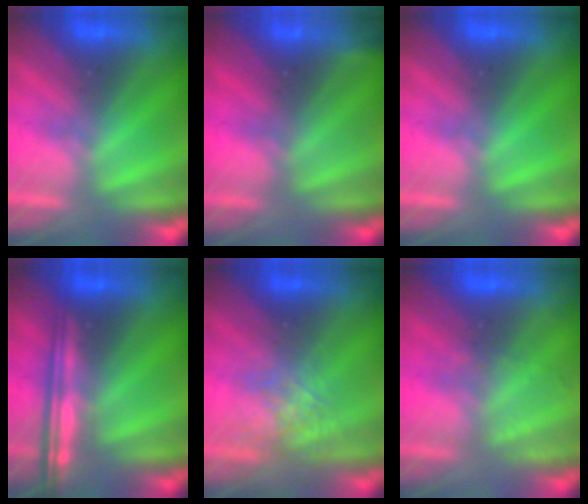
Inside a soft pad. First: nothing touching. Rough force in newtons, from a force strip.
{"total": 2.4}
{"total": 0.0}
{"total": 6.9}
{"total": 2.7}
{"total": 1.7}